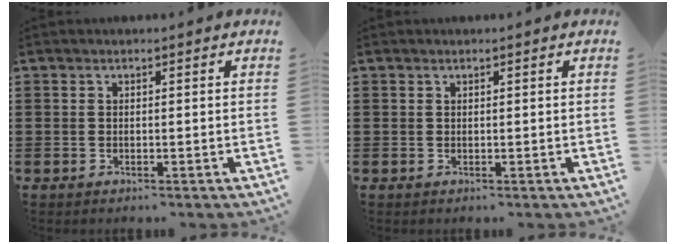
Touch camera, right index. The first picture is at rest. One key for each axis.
{"total": 0.0}